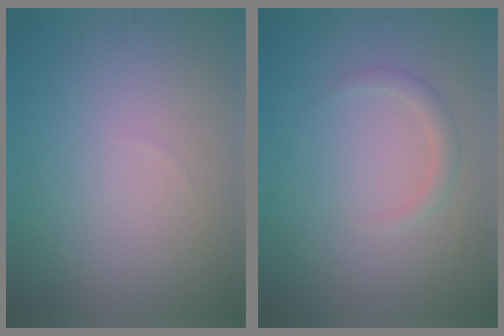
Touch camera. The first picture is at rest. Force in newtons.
{"total": 1.4, "press": 1.4, "slide": 0.1}